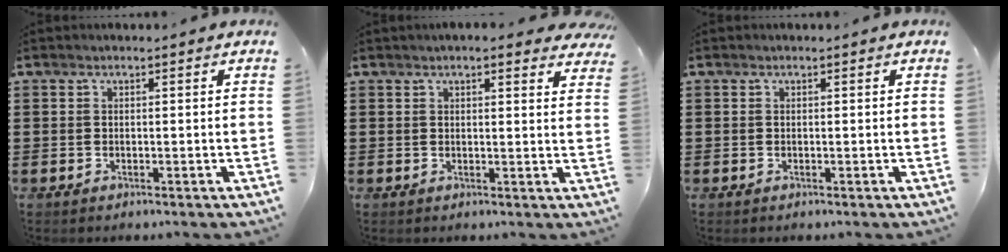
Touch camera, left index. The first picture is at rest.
{"total": 2.8, "force": [2.4, 0.7, 1.1], "torque": [-0.029, -0.001, 0.044]}
{"total": 0.0}